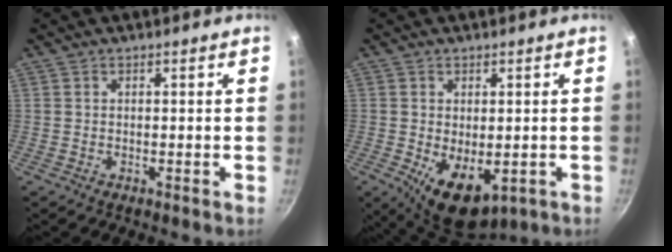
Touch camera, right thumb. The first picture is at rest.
{"total": 9.4, "force": [-2.1, 5.5, 7.3], "torque": [-0.095, -0.016, -0.016]}